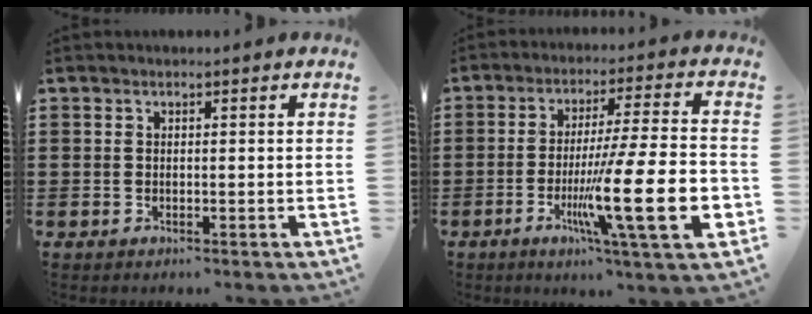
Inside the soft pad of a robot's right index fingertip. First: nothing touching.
{"total": 18.1, "force": [-5.4, 2.5, 17.1], "torque": [-0.287, -0.008, -0.079]}